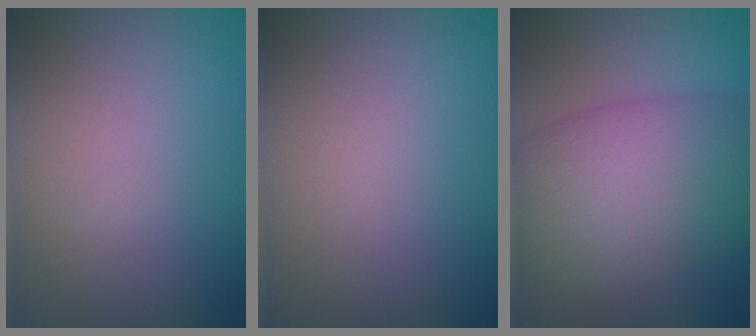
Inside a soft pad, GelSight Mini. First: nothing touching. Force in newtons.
{"total": 0.0}
{"total": 9.7, "press": 9.7, "slide": 0.5}